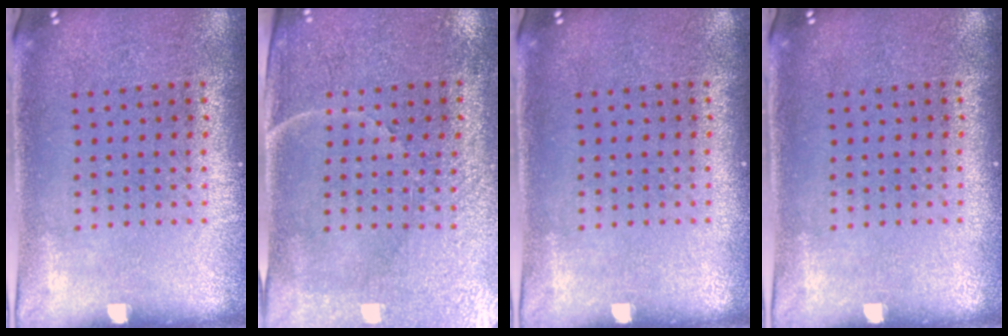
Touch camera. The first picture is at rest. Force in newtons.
{"total": 3.5, "press": 3.3, "slide": 1.1}
{"total": 0.0}
{"total": 0.0}